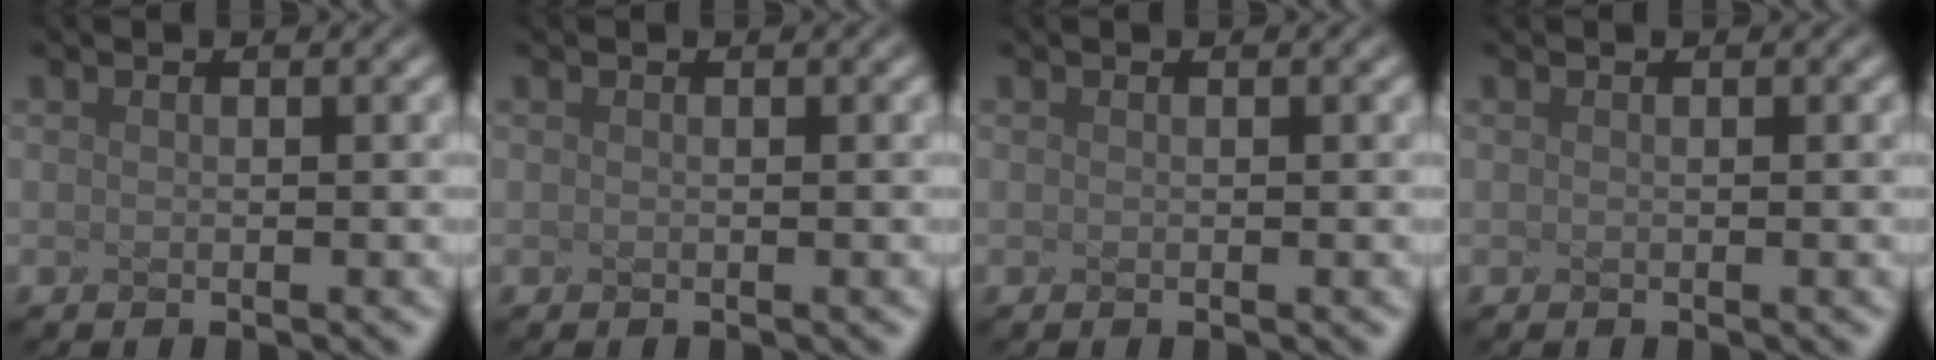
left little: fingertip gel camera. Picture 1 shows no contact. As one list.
[{"total": 0.0}, {"total": 0.0}, {"total": 0.0}]